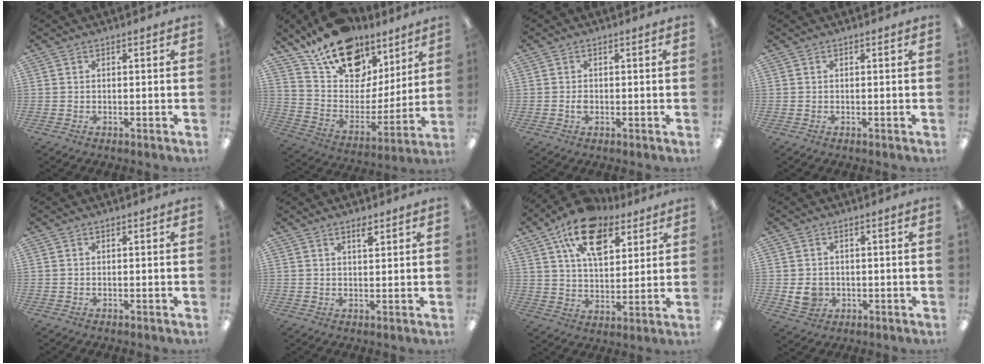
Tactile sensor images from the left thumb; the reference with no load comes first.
{"total": 18.7, "force": [13.5, 10.5, 7.5], "torque": [-0.137, -0.087, 0.246]}
{"total": 1.3, "force": [-0.2, 0.9, 1.0], "torque": [-0.019, 0.001, -0.004]}
{"total": 0.0}
{"total": 0.0}
{"total": 2.2, "force": [1.8, 0.5, 1.3], "torque": [-0.022, -0.004, 0.030]}
{"total": 16.3, "force": [10.0, 8.8, 9.4], "torque": [-0.159, -0.039, 0.180]}
{"total": 4.4, "force": [-0.4, 3.9, 2.0], "torque": [-0.028, -0.001, -0.007]}